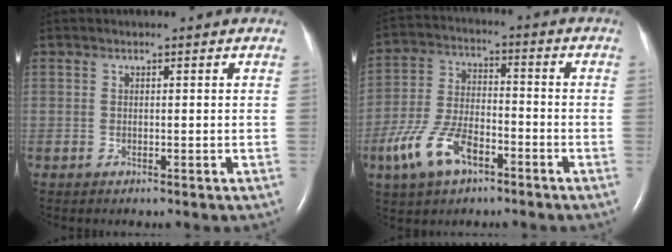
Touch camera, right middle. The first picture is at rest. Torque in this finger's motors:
{"motor_torque": [1.44, -0.70, 0.61, 0.07]}